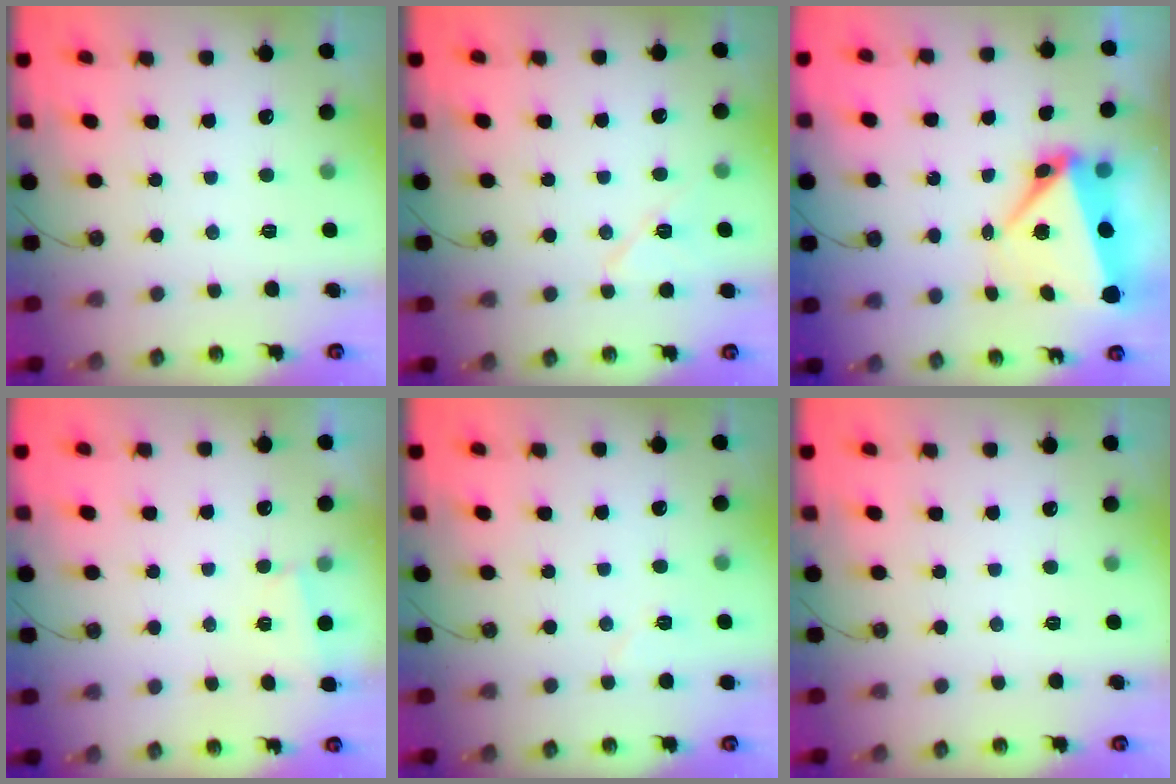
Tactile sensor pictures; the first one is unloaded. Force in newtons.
{"total": 7.8, "press": 7.8, "slide": 0.7}
{"total": 7.7, "press": 7.5, "slide": 1.8}
{"total": 1.1, "press": 1.0, "slide": 0.3}
{"total": 4.3, "press": 3.8, "slide": 1.9}
{"total": 0.0}